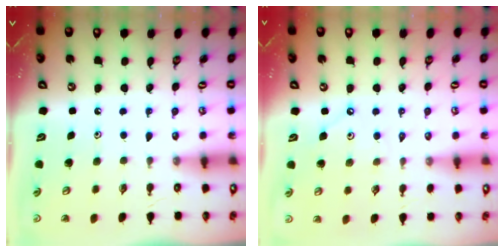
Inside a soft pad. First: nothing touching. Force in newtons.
{"total": 3.0, "press": 3.0, "slide": 0.4}